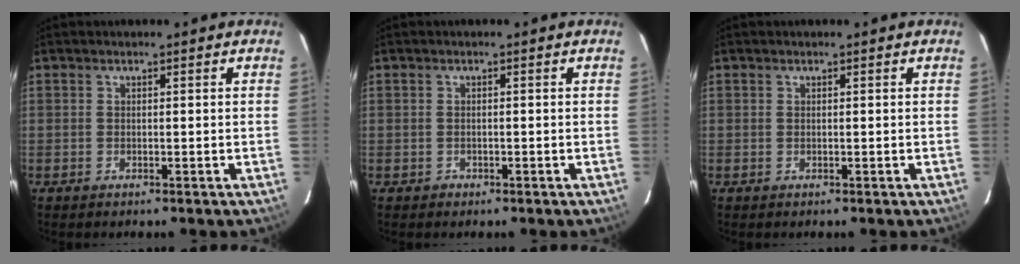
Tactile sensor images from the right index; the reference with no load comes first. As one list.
[{"total": 1.0, "force": [-0.6, 0.7, -0.1], "torque": [0.003, 0.003, -0.007]}, {"total": 0.0}]